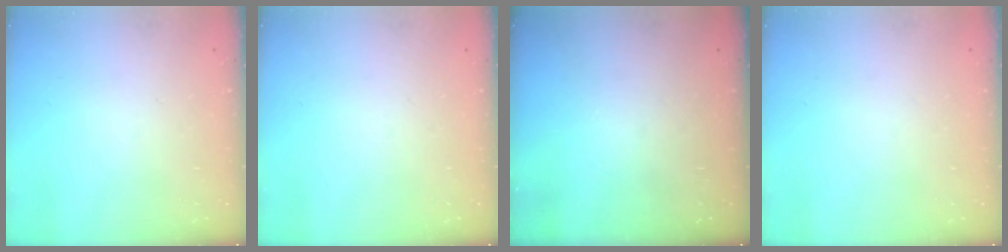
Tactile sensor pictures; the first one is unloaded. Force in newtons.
{"total": 0.0}
{"total": 0.0}
{"total": 0.0}